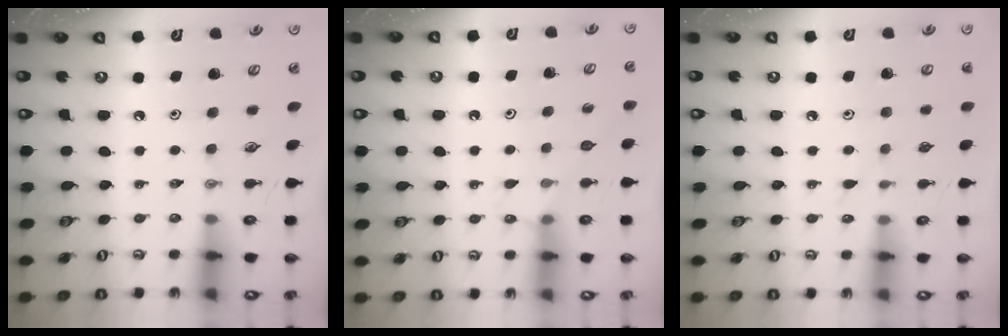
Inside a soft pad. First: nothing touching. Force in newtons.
{"total": 4.7, "press": 4.7, "slide": 0.6}
{"total": 4.9, "press": 4.8, "slide": 0.7}